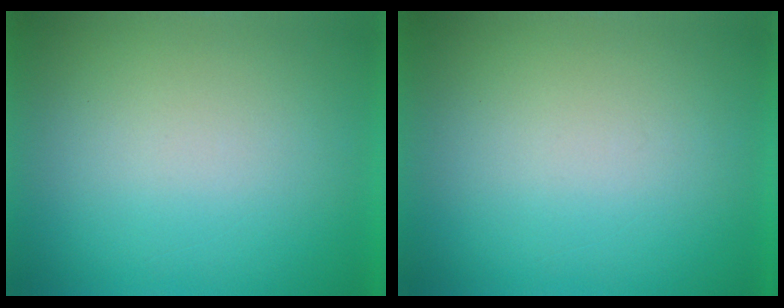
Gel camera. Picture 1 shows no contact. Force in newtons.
{"total": 0.0}